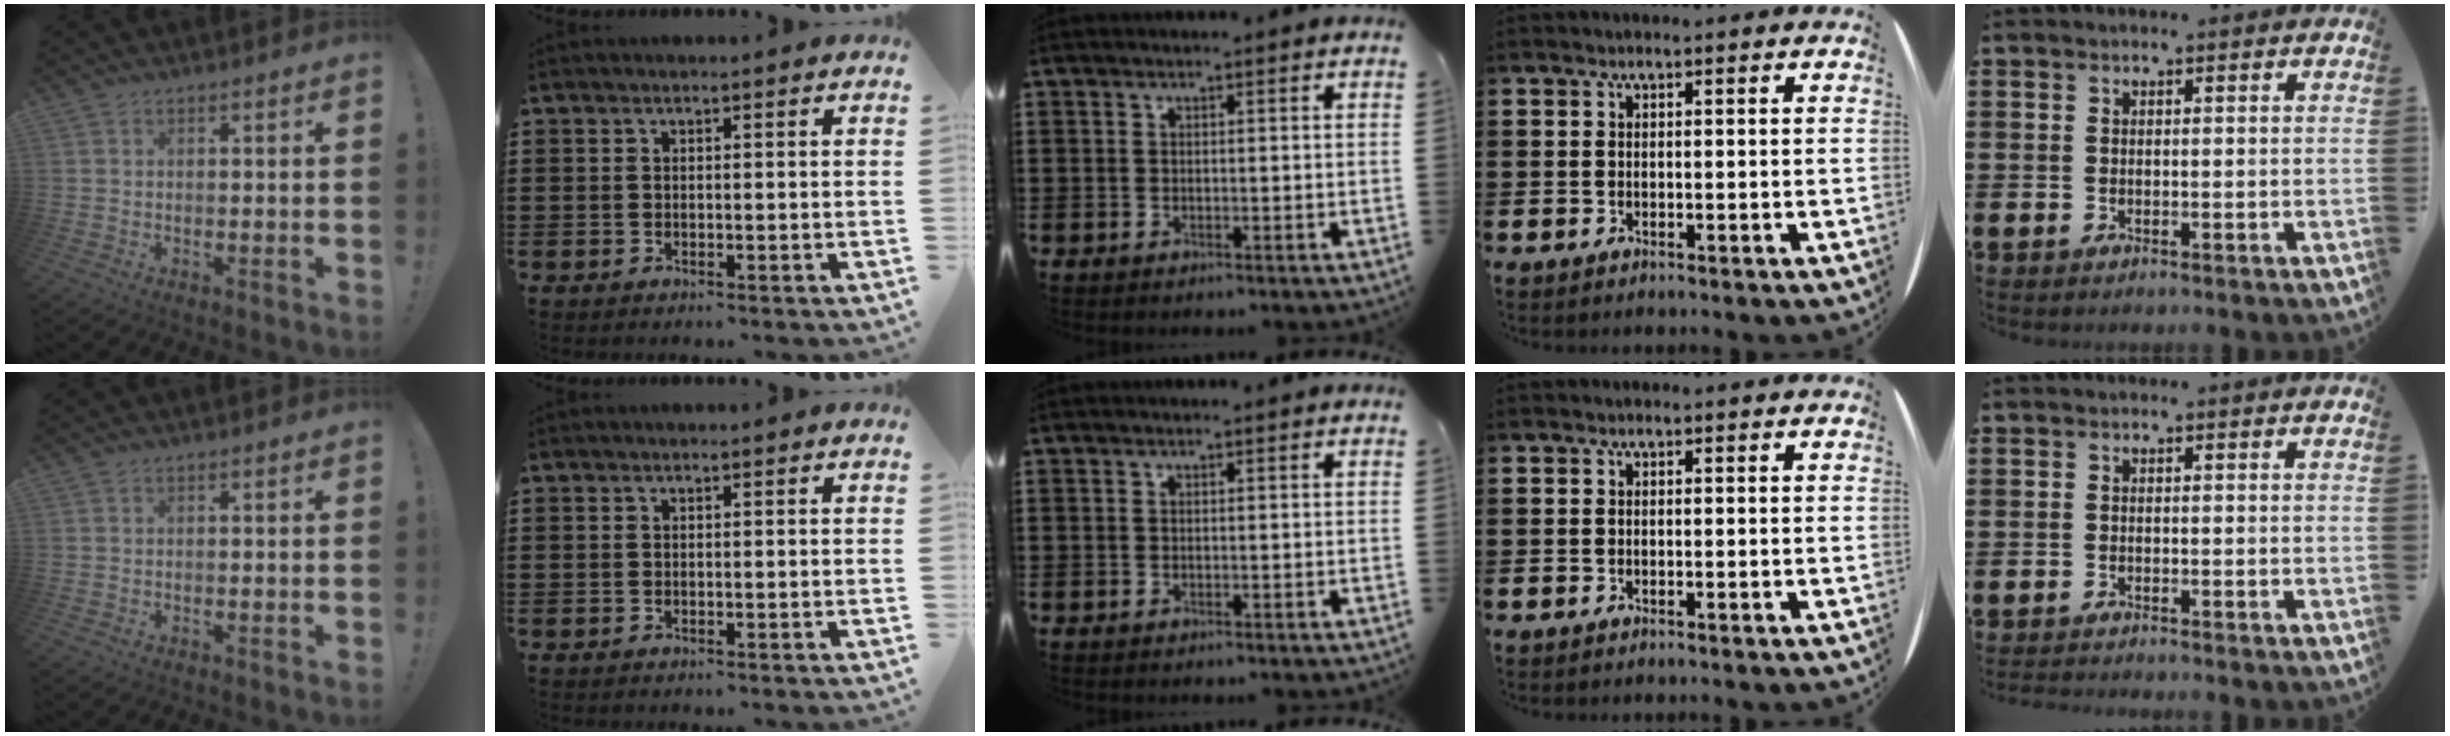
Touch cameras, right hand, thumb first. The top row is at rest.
{"little": {"total": 0.7, "force": [-0.7, -0.1, 0.1], "torque": [-0.001, -0.002, -0.014]}}